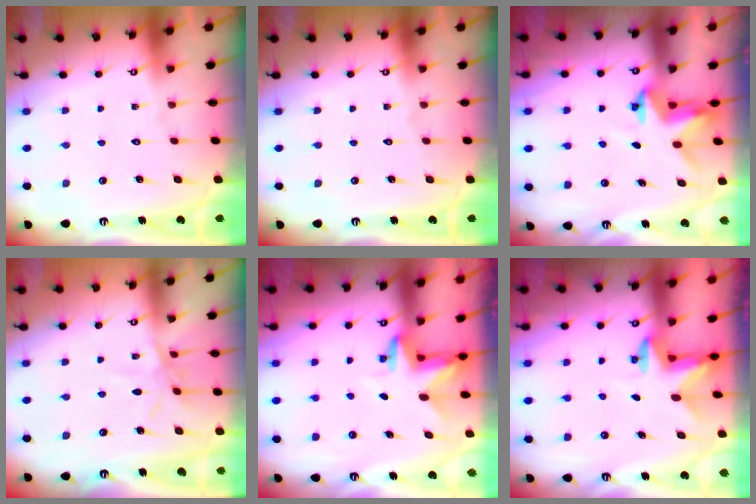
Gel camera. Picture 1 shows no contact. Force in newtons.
{"total": 0.0}
{"total": 3.5, "press": 3.5, "slide": 0.3}
{"total": 6.8, "press": 6.8, "slide": 0.5}
{"total": 3.3, "press": 3.3, "slide": 0.1}
{"total": 2.3, "press": 2.3, "slide": 0.4}